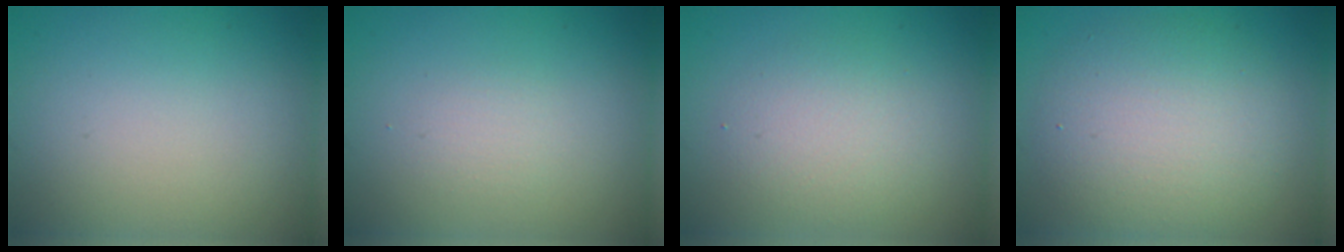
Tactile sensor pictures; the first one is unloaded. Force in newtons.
{"total": 1.1, "press": 1.1, "slide": 0.1}
{"total": 3.0, "press": 3.0, "slide": 0.2}
{"total": 6.3, "press": 6.3, "slide": 0.2}